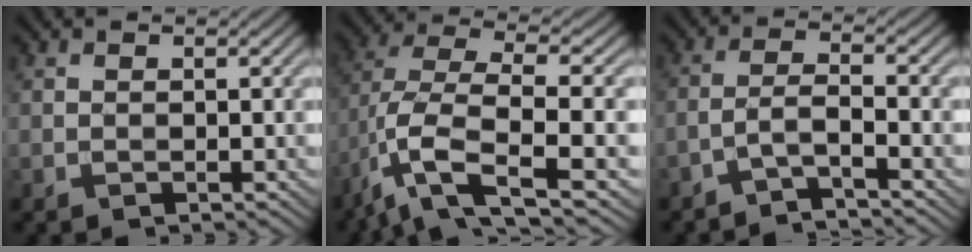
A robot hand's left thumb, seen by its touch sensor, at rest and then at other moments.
{"total": 11.6, "force": [-4.4, 4.3, 9.8], "torque": [-0.212, -0.011, -0.085]}
{"total": 3.5, "force": [-2.6, 0.5, 2.3], "torque": [-0.043, 0.012, -0.067]}